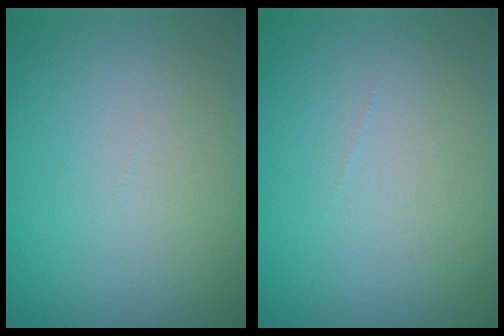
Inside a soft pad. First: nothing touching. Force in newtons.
{"total": 0.0}